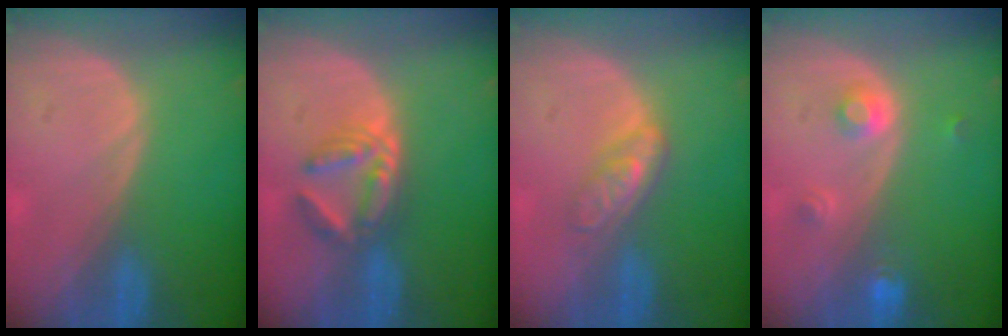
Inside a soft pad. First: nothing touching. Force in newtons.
{"total": 6.0, "press": 5.4, "slide": 2.7}
{"total": 4.6, "press": 4.0, "slide": 2.2}
{"total": 3.1, "press": 2.8, "slide": 1.2}